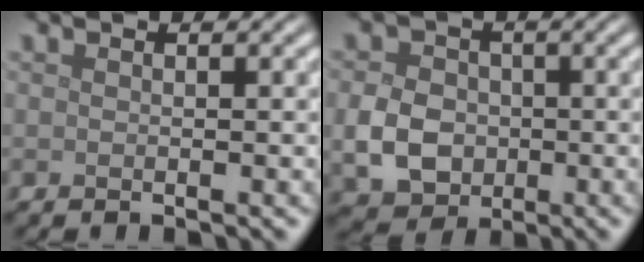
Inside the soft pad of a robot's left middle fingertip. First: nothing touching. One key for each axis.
{"total": 4.9, "fx": -0.8, "fy": 4.0, "fz": 2.7, "tx": -0.056, "ty": -0.001, "tz": -0.022}